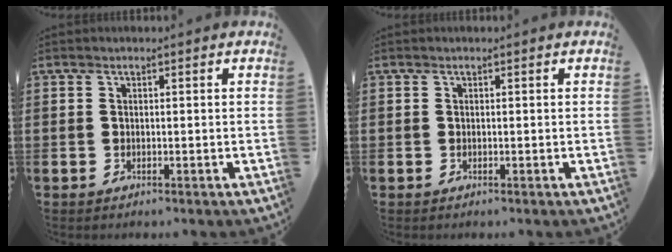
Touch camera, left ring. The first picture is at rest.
{"total": 0.0}